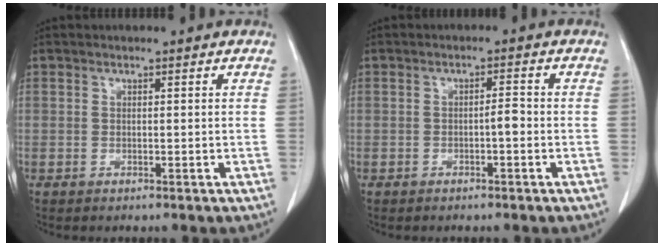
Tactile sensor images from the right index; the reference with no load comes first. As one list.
[{"total": 1.7, "force": [-0.6, 0.3, 1.6], "torque": [-0.024, 0.003, -0.010]}]